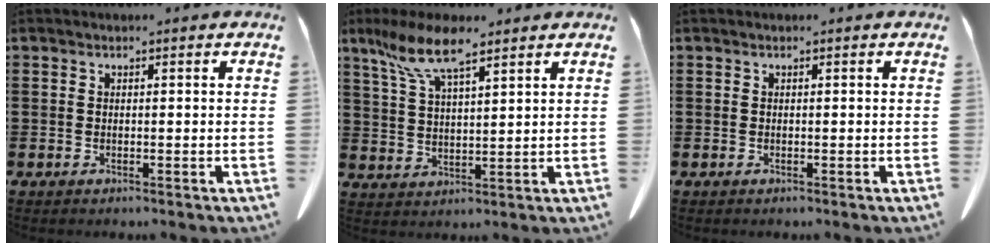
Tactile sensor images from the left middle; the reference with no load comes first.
{"total": 8.5, "force": [5.9, 2.2, 5.7], "torque": [-0.134, -0.011, 0.105]}
{"total": 0.0}